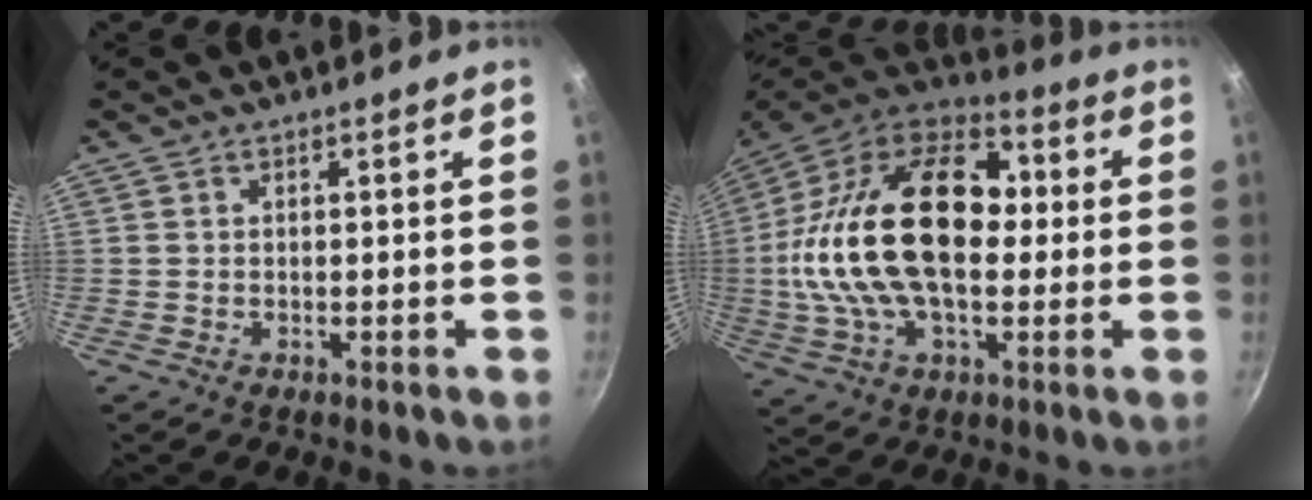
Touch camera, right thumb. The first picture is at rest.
{"total": 29.3, "force": [1.1, 17.1, 23.8], "torque": [-0.425, 0.039, 0.002]}